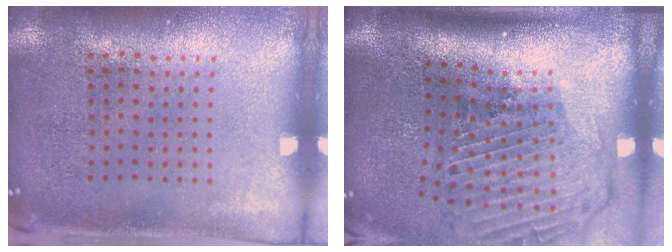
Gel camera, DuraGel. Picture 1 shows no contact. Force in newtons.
{"total": 3.0, "press": 2.1, "slide": 2.2}